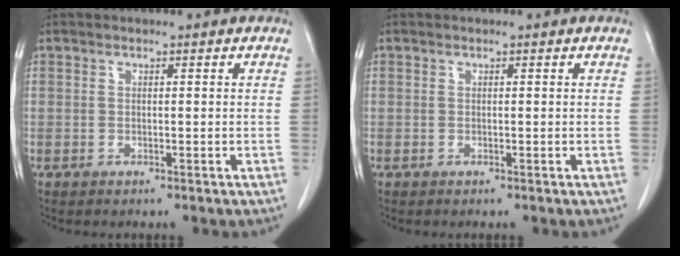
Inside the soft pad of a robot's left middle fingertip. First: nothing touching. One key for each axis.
{"total": 0.0}